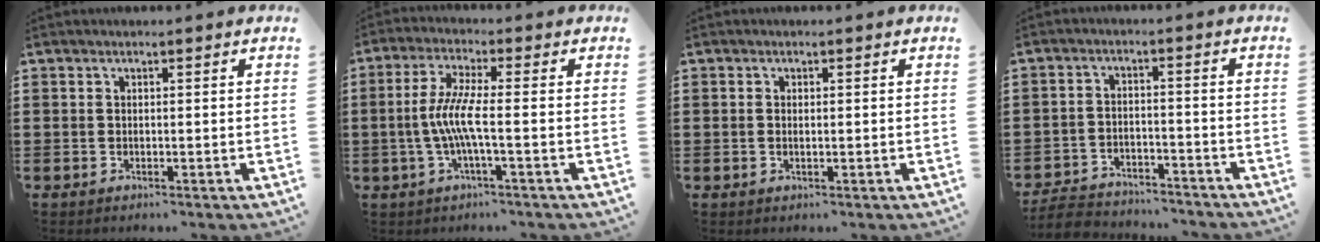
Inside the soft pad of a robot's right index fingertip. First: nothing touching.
{"total": 6.1, "force": [-1.3, 0.2, 5.9], "torque": [-0.136, -0.014, -0.036]}
{"total": 0.5, "force": [0.0, 0.2, 0.4], "torque": [-0.011, -0.002, 0.000]}
{"total": 5.9, "force": [-5.8, 1.0, 0.9], "torque": [-0.023, 0.007, -0.115]}